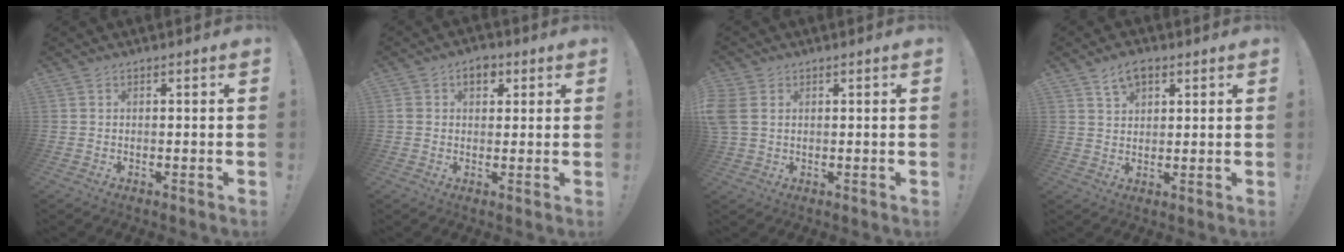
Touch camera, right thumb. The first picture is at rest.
{"total": 5.1, "force": [1.8, 3.9, 2.8], "torque": [-0.037, 0.002, 0.030]}
{"total": 5.3, "force": [1.1, 4.1, 3.2], "torque": [-0.079, 0.010, 0.027]}
{"total": 5.7, "force": [3.4, 3.5, 2.9], "torque": [-0.050, -0.008, 0.064]}